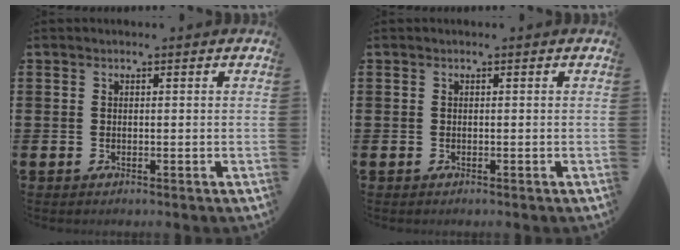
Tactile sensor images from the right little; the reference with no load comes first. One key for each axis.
{"total": 0.0}